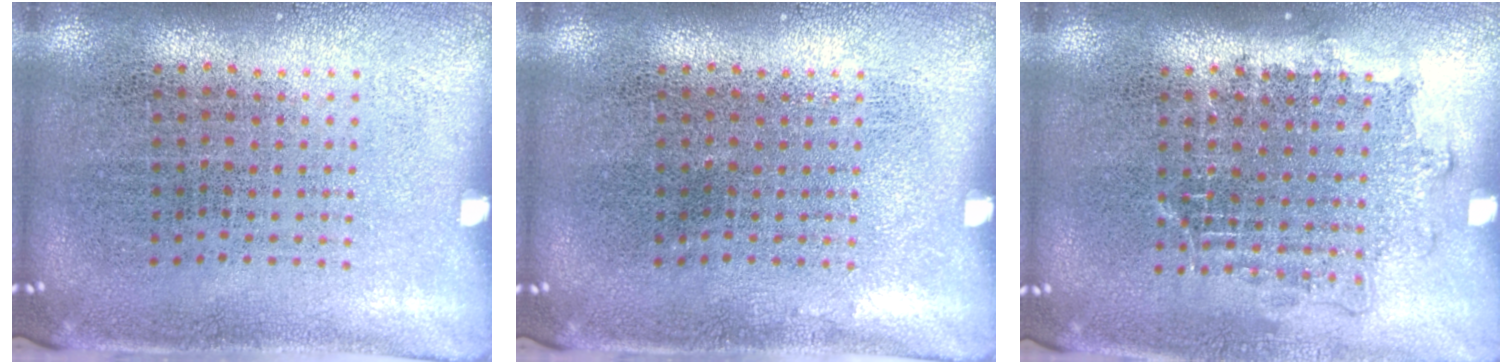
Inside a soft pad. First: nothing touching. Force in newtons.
{"total": 0.0}
{"total": 1.2, "press": 1.1, "slide": 0.6}